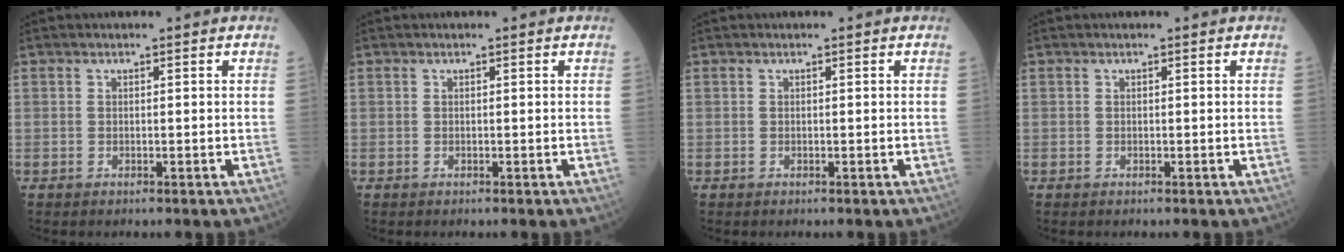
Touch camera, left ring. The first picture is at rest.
{"total": 0.0}
{"total": 0.0}
{"total": 0.0}